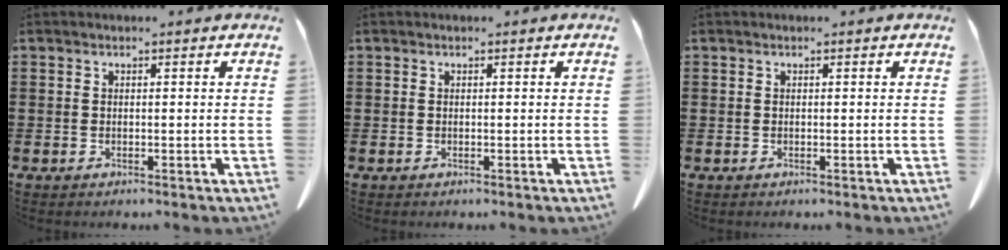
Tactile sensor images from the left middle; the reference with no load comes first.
{"total": 0.0}
{"total": 0.0}